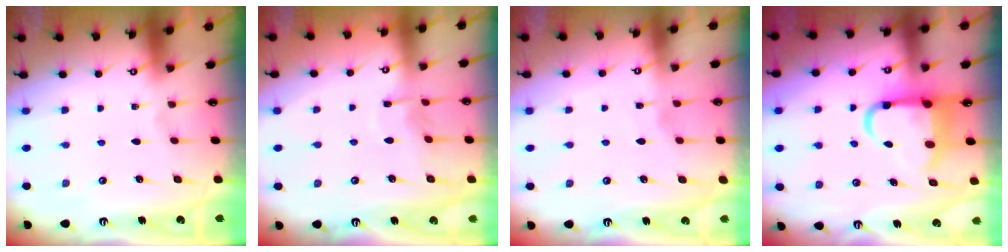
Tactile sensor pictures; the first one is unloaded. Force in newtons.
{"total": 4.7, "press": 4.7, "slide": 0.3}
{"total": 2.2, "press": 2.2, "slide": 0.3}
{"total": 9.2, "press": 8.9, "slide": 2.4}